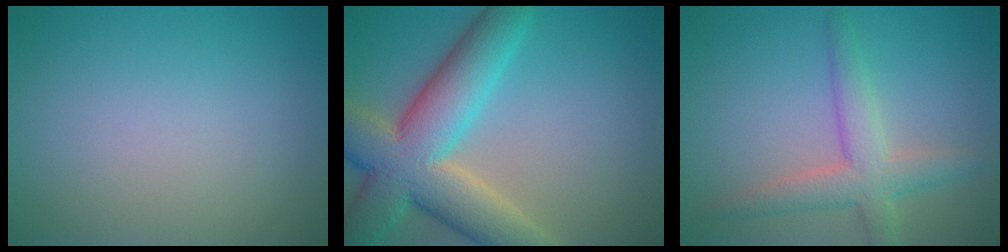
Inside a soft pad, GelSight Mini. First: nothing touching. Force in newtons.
{"total": 10.7, "press": 10.7, "slide": 0.7}
{"total": 4.0, "press": 4.0, "slide": 0.3}